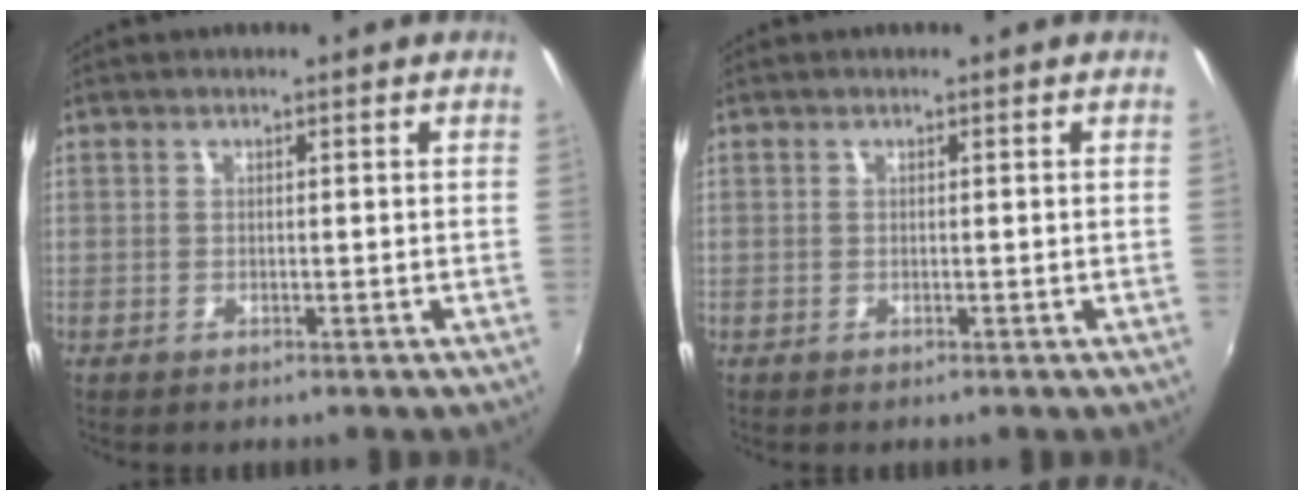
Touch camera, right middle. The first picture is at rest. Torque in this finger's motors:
{"motor_torque": [0.00, 0.00, 0.00, 0.00]}